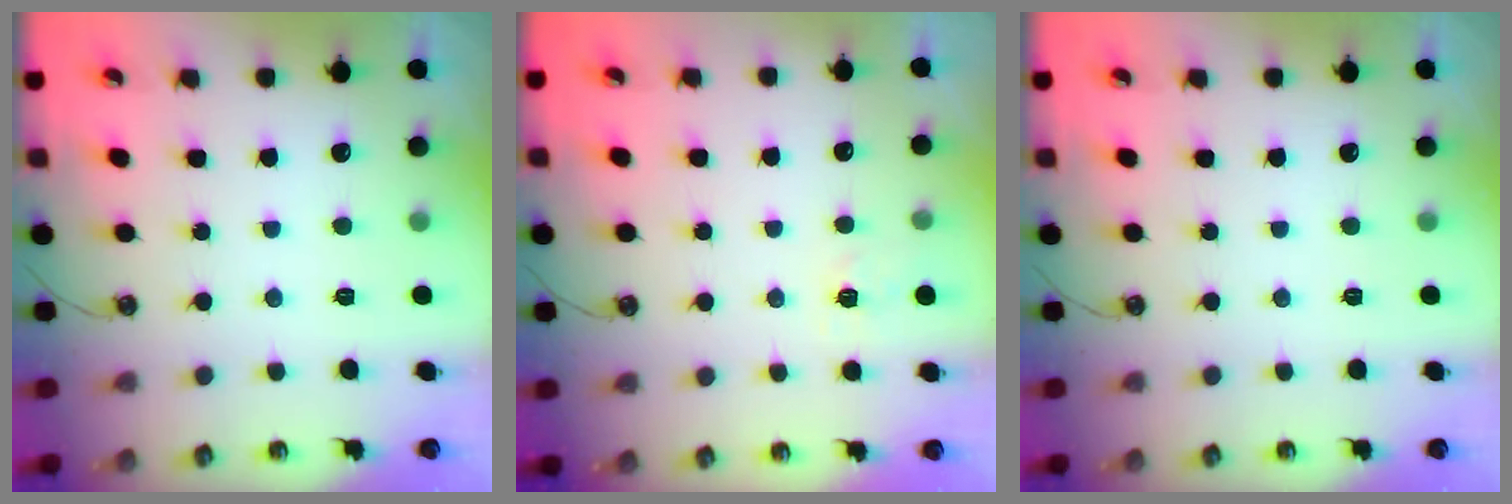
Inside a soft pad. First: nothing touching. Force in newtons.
{"total": 3.3, "press": 3.2, "slide": 0.6}
{"total": 0.0}